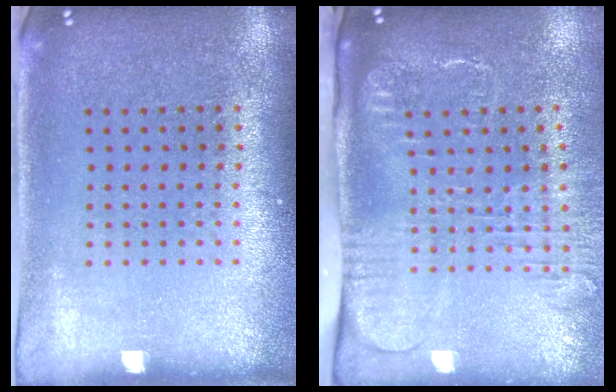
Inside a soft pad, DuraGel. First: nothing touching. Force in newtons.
{"total": 2.6, "press": 2.0, "slide": 1.7}